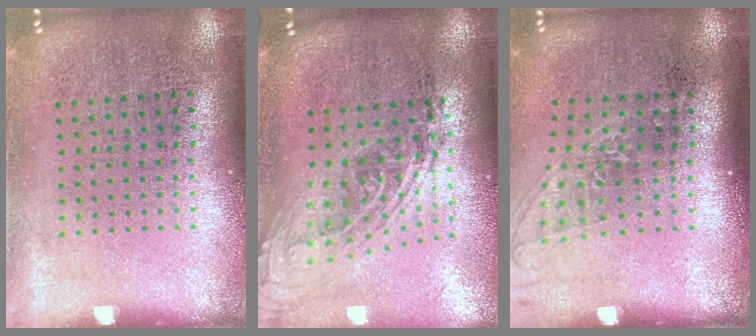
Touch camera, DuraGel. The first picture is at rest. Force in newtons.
{"total": 2.1, "press": 1.6, "slide": 1.4}
{"total": 1.4, "press": 1.1, "slide": 0.8}